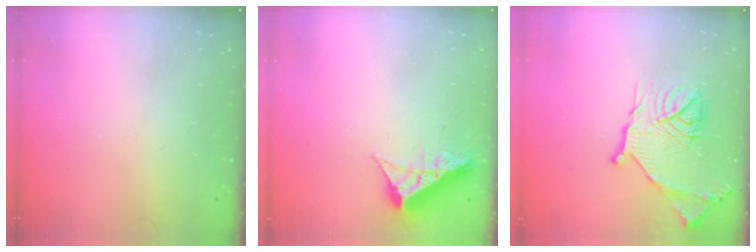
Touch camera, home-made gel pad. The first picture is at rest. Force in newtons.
{"total": 8.9, "press": 8.9, "slide": 0.3}
{"total": 18.5, "press": 18.4, "slide": 1.9}